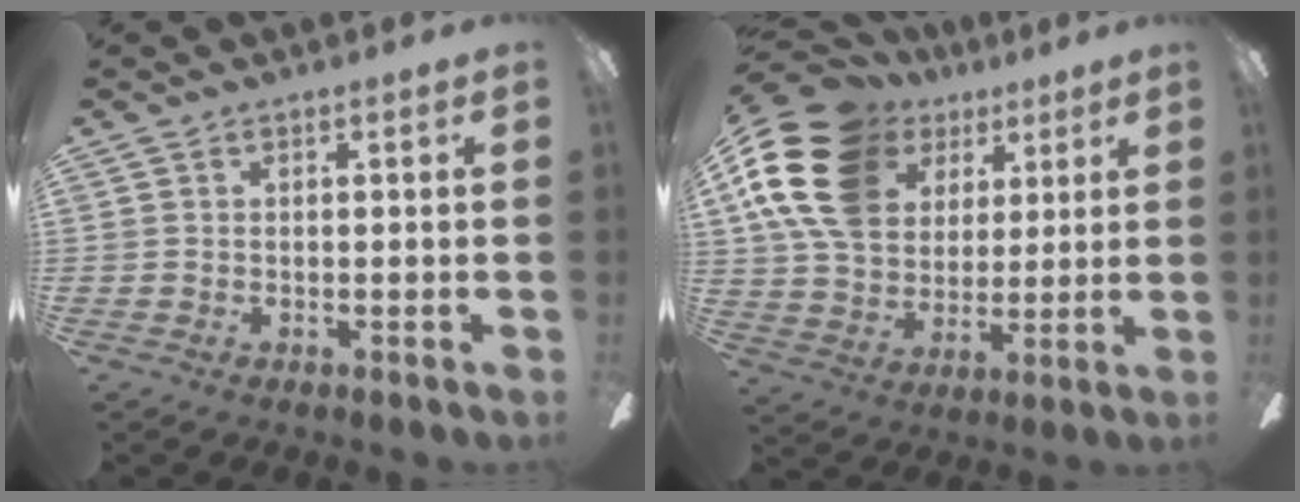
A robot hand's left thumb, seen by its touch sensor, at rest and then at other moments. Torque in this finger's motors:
{"motor_torque": [0.23, 0.95, 1.37, -1.39, 0.66]}